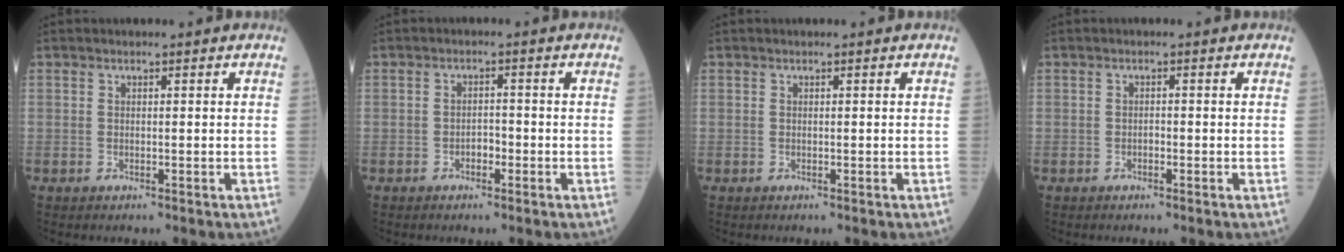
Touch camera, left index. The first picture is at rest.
{"total": 1.7, "force": [-0.9, 0.9, 1.2], "torque": [-0.015, 0.005, -0.017]}
{"total": 0.0}
{"total": 0.6, "force": [-0.3, 0.3, 0.4], "torque": [-0.005, 0.002, -0.008]}